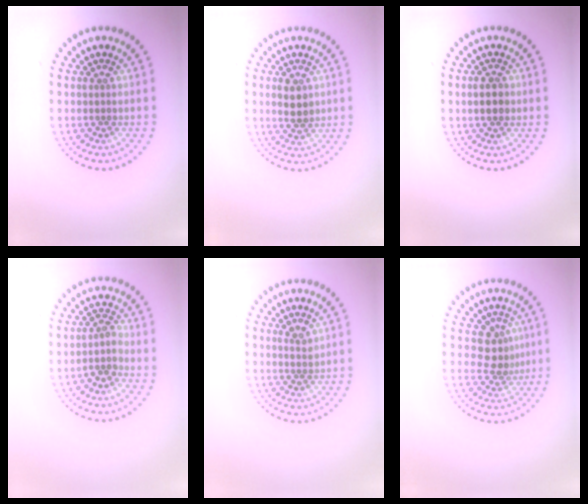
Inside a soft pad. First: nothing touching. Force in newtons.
{"total": 2.4, "press": 2.3, "slide": 0.6}
{"total": 2.5, "press": 2.5, "slide": 0.1}
{"total": 1.9, "press": 1.5, "slide": 1.1}
{"total": 1.1, "press": 0.9, "slide": 0.7}
{"total": 3.0, "press": 2.8, "slide": 1.1}